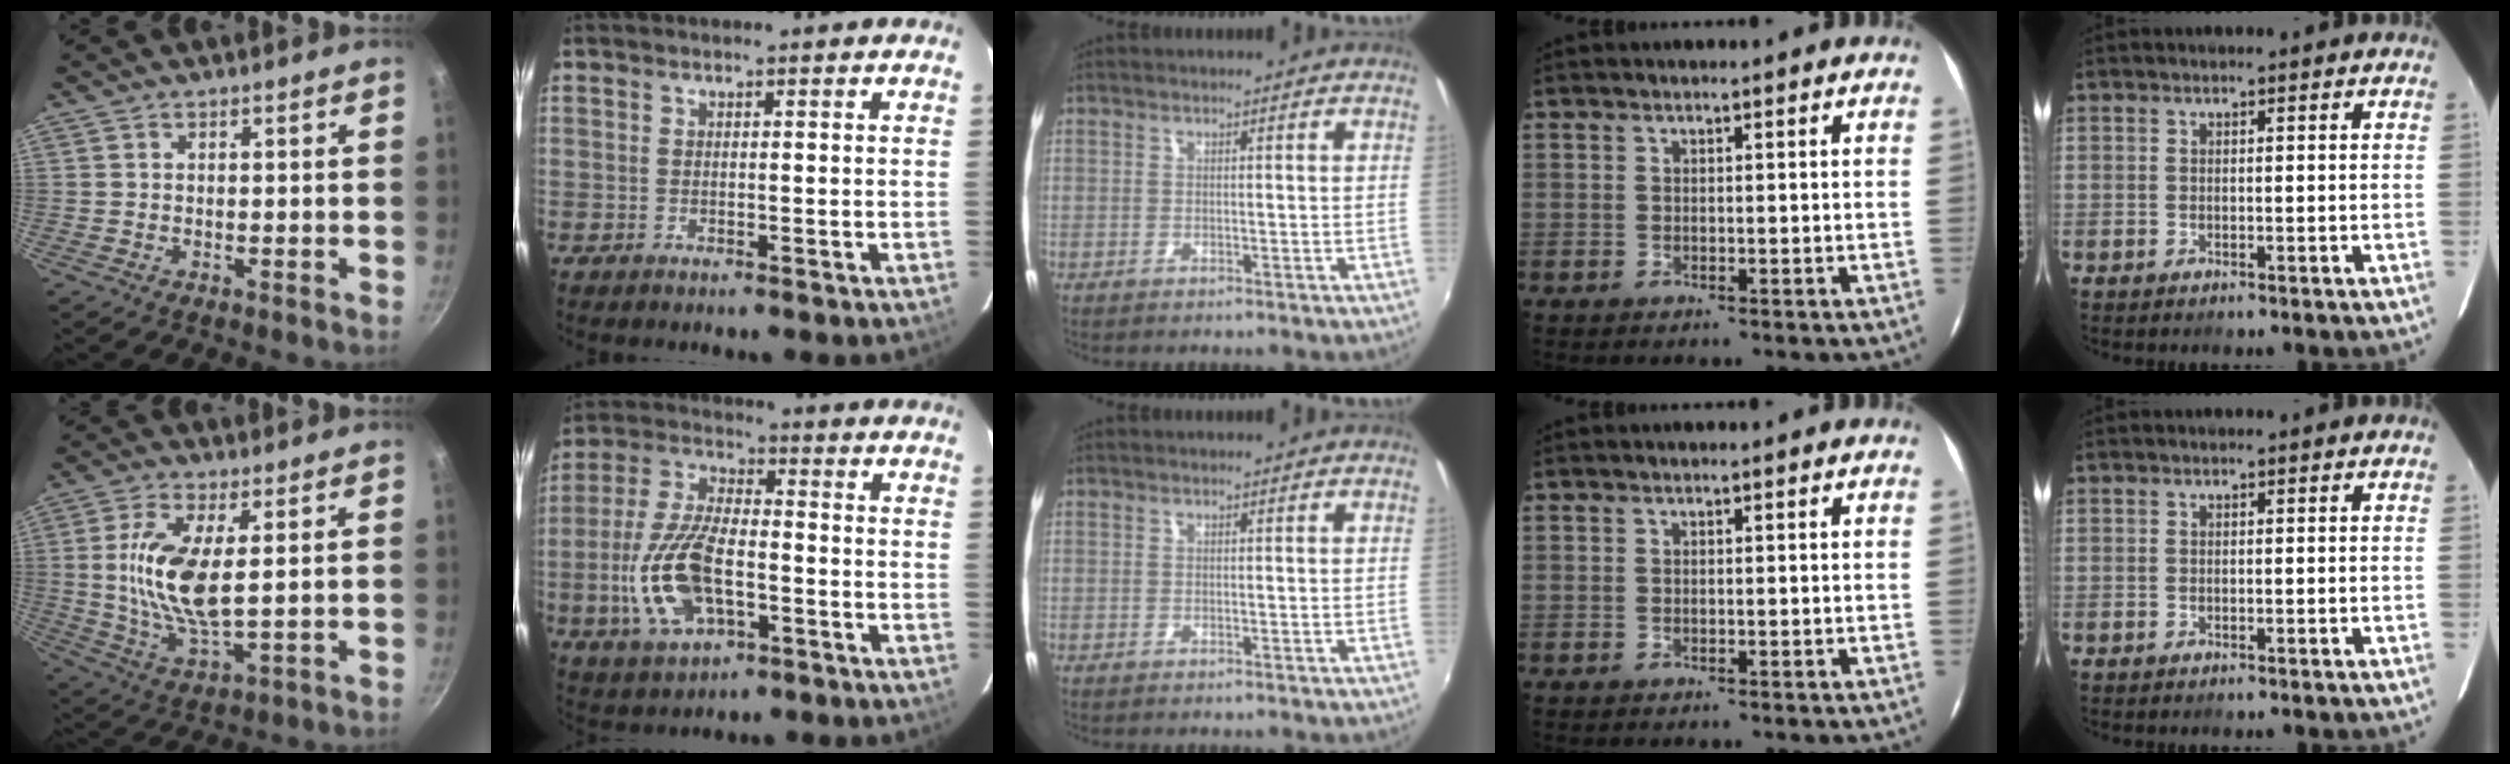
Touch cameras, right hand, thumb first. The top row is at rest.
{"thumb": {"total": 12.5, "force": [2.1, 5.0, 11.2], "torque": [-0.225, -0.012, 0.044]}, "index": {"total": 15.3, "force": [-4.3, 7.2, 12.8], "torque": [-0.282, -0.003, -0.075]}}